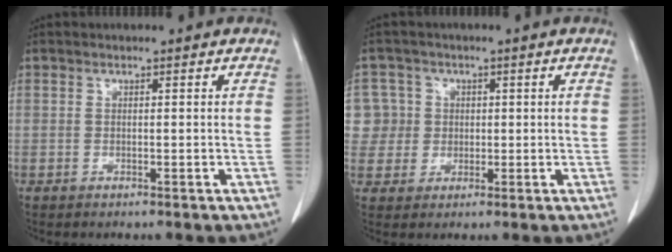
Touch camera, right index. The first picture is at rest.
{"total": 6.3, "force": [1.1, 6.2, 0.0], "torque": [0.008, 0.024, 0.026]}